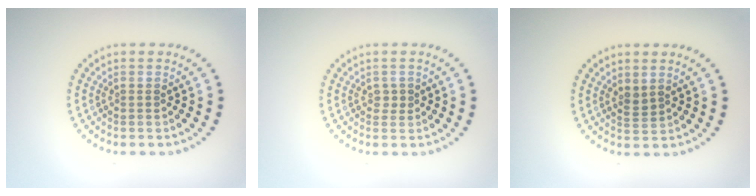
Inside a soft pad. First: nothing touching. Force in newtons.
{"total": 0.9, "press": 0.9, "slide": 0.2}
{"total": 1.2, "press": 1.0, "slide": 0.7}